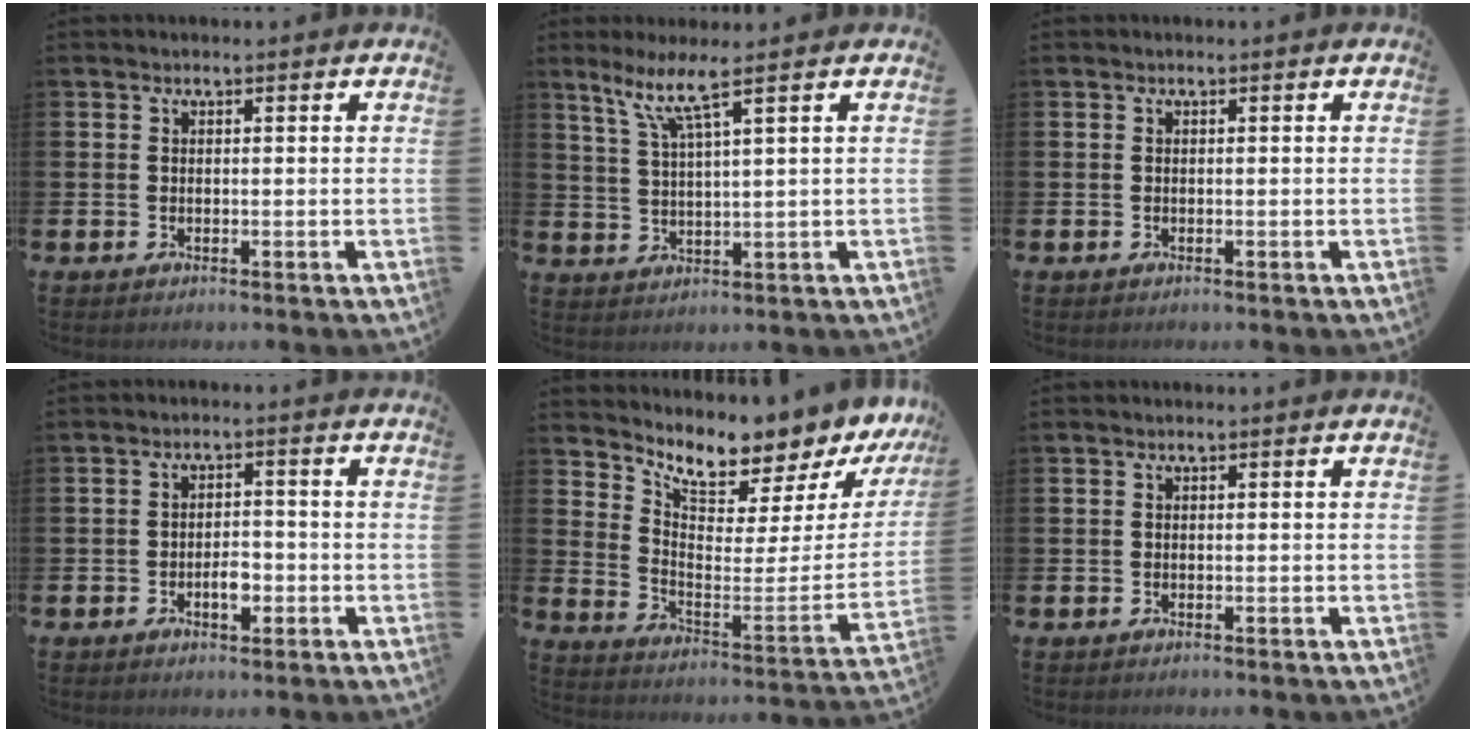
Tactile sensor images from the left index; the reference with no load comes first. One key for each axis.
{"total": 6.0, "fx": 4.3, "fy": -0.1, "fz": 4.2, "tx": -0.095, "ty": -0.012, "tz": 0.073}
{"total": 0.0}
{"total": 2.9, "fx": -1.0, "fy": 1.5, "fz": 2.2, "tx": -0.030, "ty": -0.003, "tz": -0.021}
{"total": 7.0, "fx": 6.8, "fy": 1.0, "fz": 1.2, "tx": -0.060, "ty": -0.071, "tz": 0.110}
{"total": 0.0}